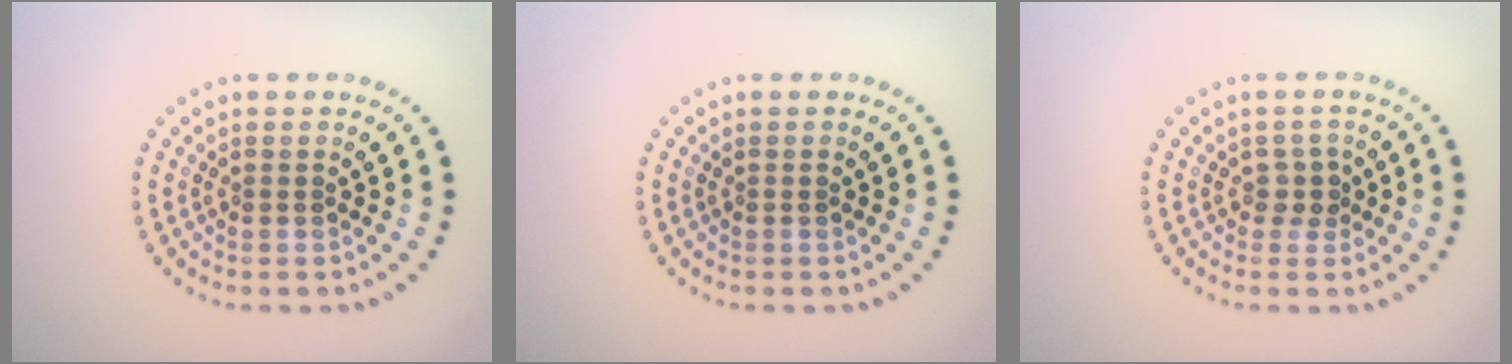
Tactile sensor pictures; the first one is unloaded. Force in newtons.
{"total": 0.0}
{"total": 1.4, "press": 1.2, "slide": 0.9}